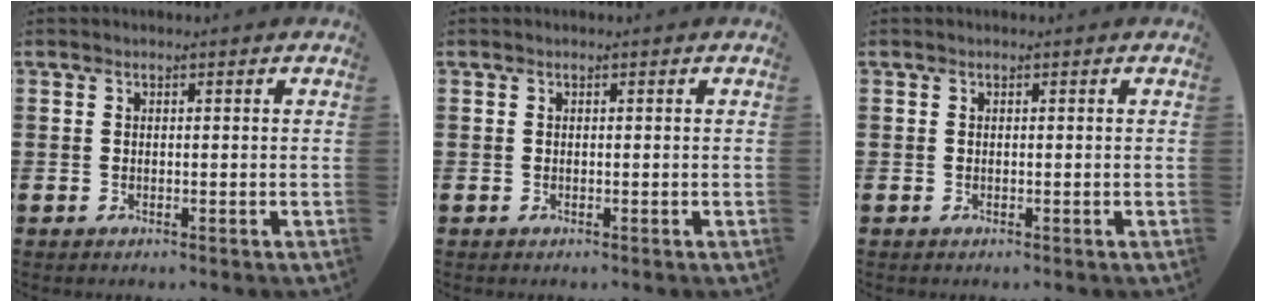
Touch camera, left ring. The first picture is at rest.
{"total": 0.0}
{"total": 0.0}